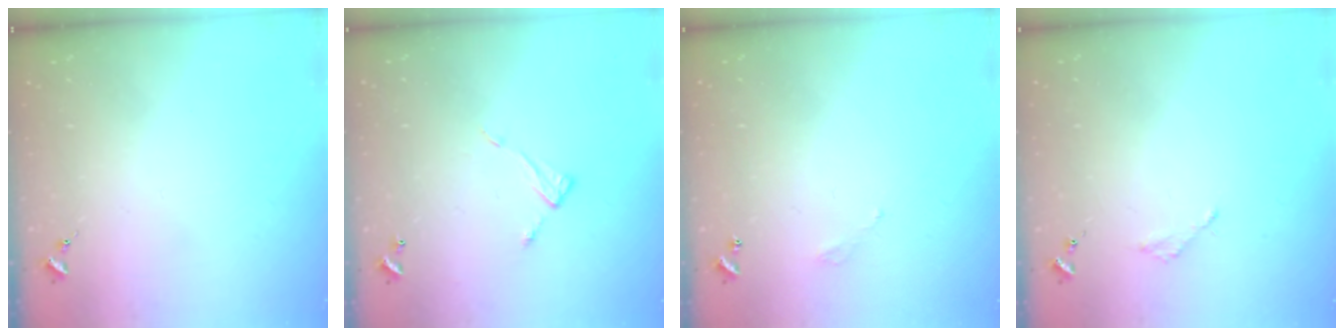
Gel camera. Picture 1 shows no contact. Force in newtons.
{"total": 6.7, "press": 6.7, "slide": 0.2}
{"total": 3.0, "press": 3.0, "slide": 0.2}
{"total": 2.0, "press": 2.0, "slide": 0.3}